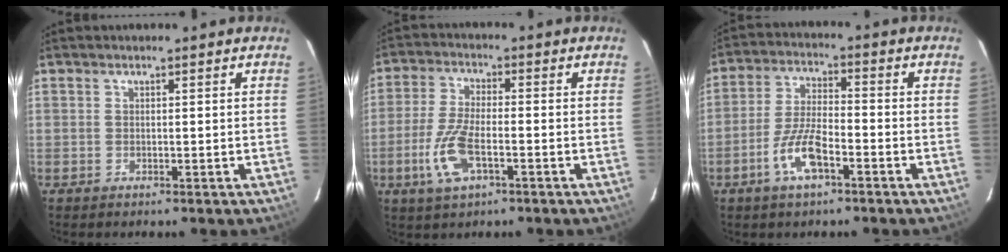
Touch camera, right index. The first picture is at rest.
{"total": 9.2, "force": [-3.5, 3.5, 7.8], "torque": [-0.171, -0.006, -0.067]}
{"total": 8.4, "force": [-4.4, 2.6, 6.8], "torque": [-0.143, 0.002, -0.081]}